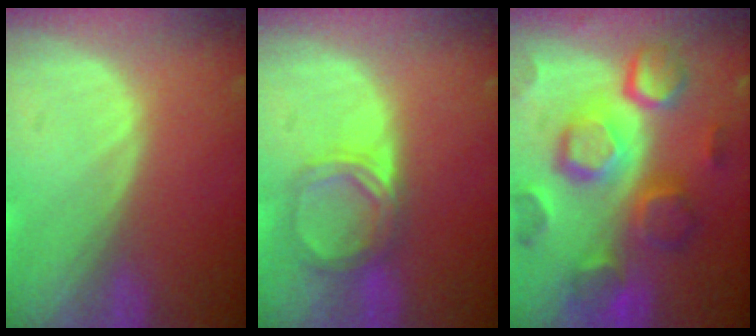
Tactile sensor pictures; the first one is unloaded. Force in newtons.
{"total": 4.9, "press": 4.6, "slide": 1.8}
{"total": 12.3, "press": 12.3, "slide": 1.0}